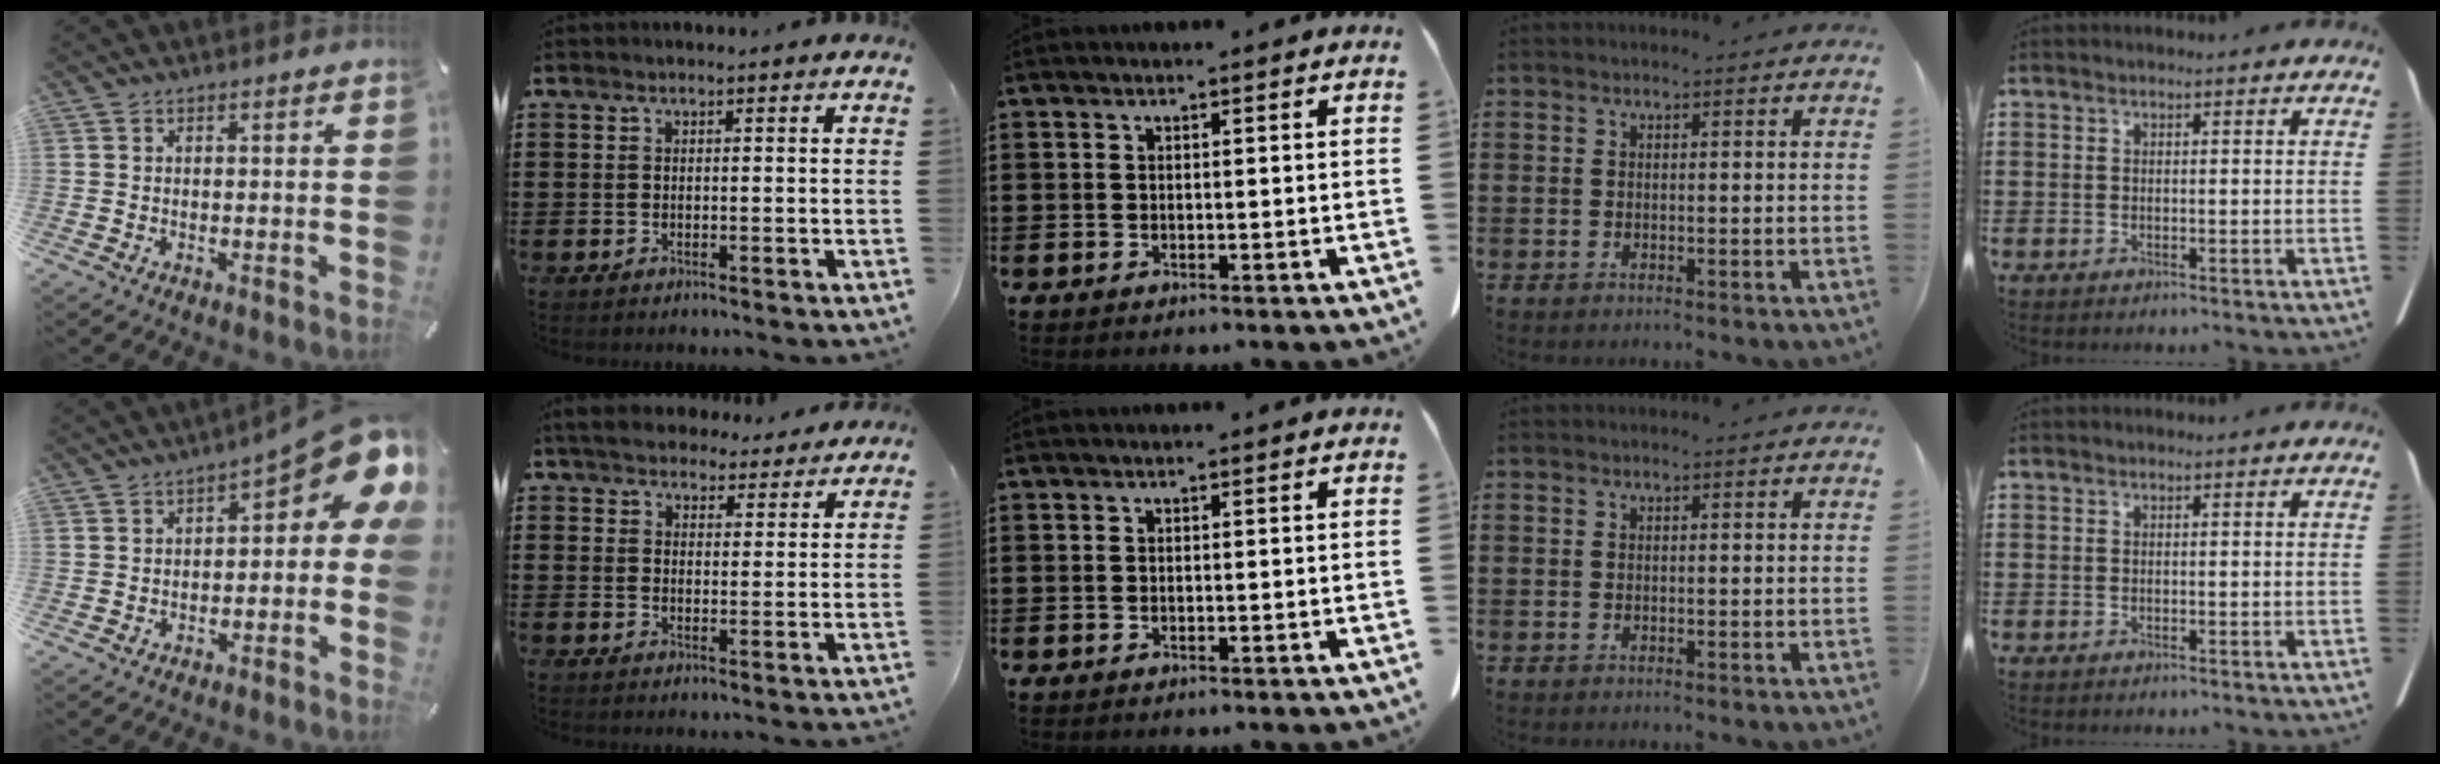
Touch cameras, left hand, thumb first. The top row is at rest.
{"thumb": {"total": 12.1, "force": [4.5, 4.7, 10.2], "torque": [-0.124, -0.036, 0.072]}, "index": {"total": 4.6, "force": [4.5, 0.9, 0.6], "torque": [-0.033, -0.020, 0.081]}}